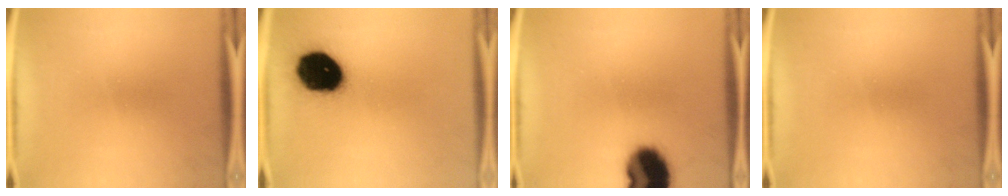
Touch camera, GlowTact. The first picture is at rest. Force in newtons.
{"total": 18.8}
{"total": 14.3}
{"total": 0.0}